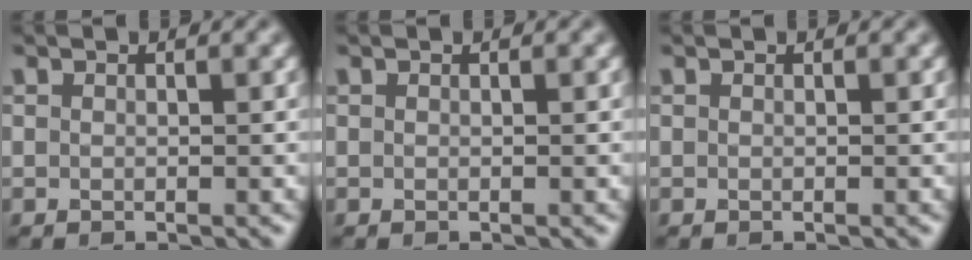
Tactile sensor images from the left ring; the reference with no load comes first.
{"total": 0.0}
{"total": 0.0}